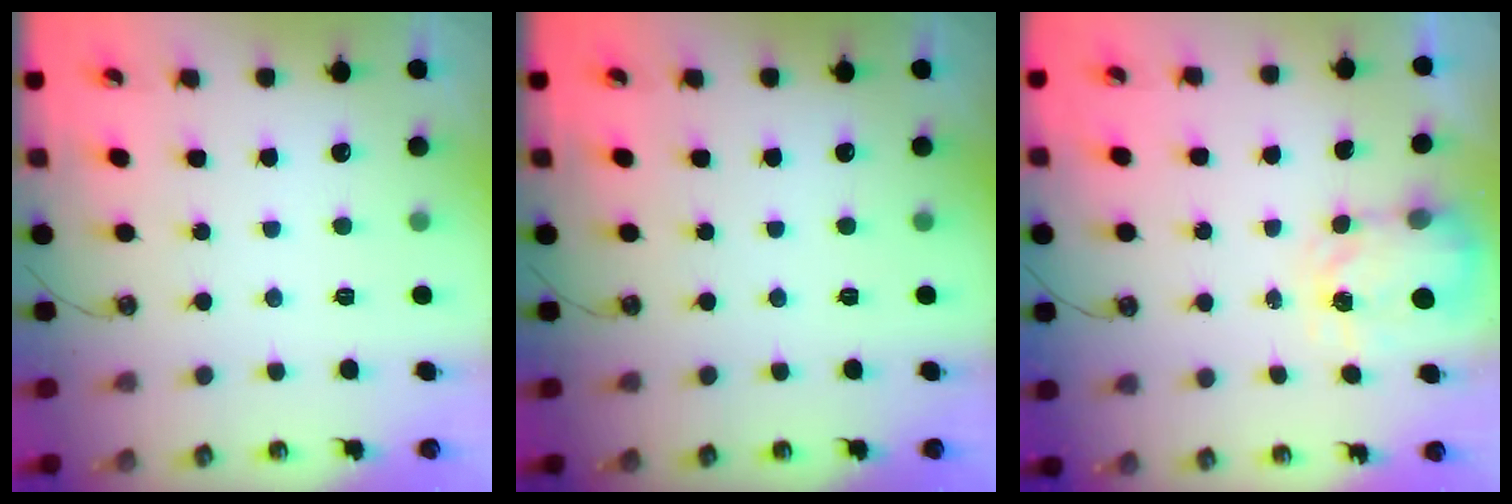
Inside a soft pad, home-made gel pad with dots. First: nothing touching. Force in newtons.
{"total": 0.0}
{"total": 4.0, "press": 3.9, "slide": 0.6}